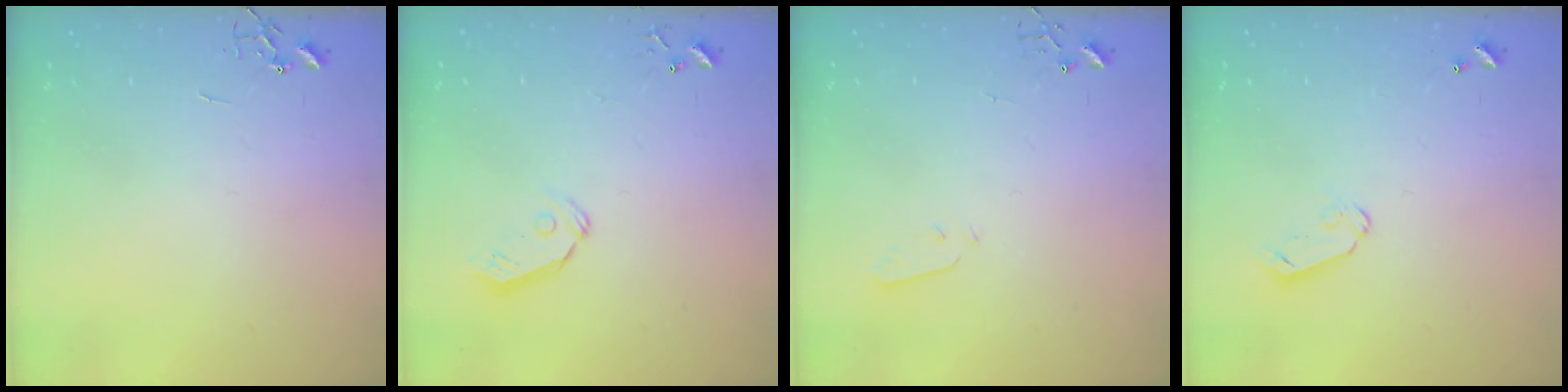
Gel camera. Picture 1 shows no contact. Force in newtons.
{"total": 7.3, "press": 7.2, "slide": 0.8}
{"total": 2.9, "press": 2.8, "slide": 0.7}
{"total": 4.8, "press": 4.8, "slide": 0.5}